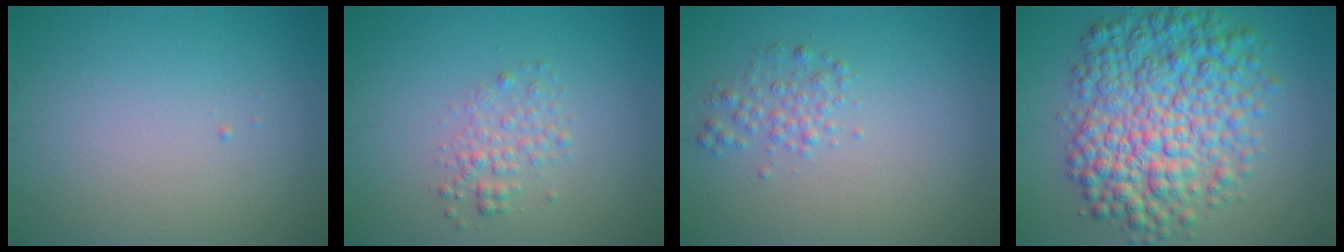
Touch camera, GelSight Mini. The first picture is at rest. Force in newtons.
{"total": 1.9, "press": 1.9, "slide": 0.1}
{"total": 1.7, "press": 1.7, "slide": 0.0}
{"total": 9.8, "press": 9.8, "slide": 0.1}